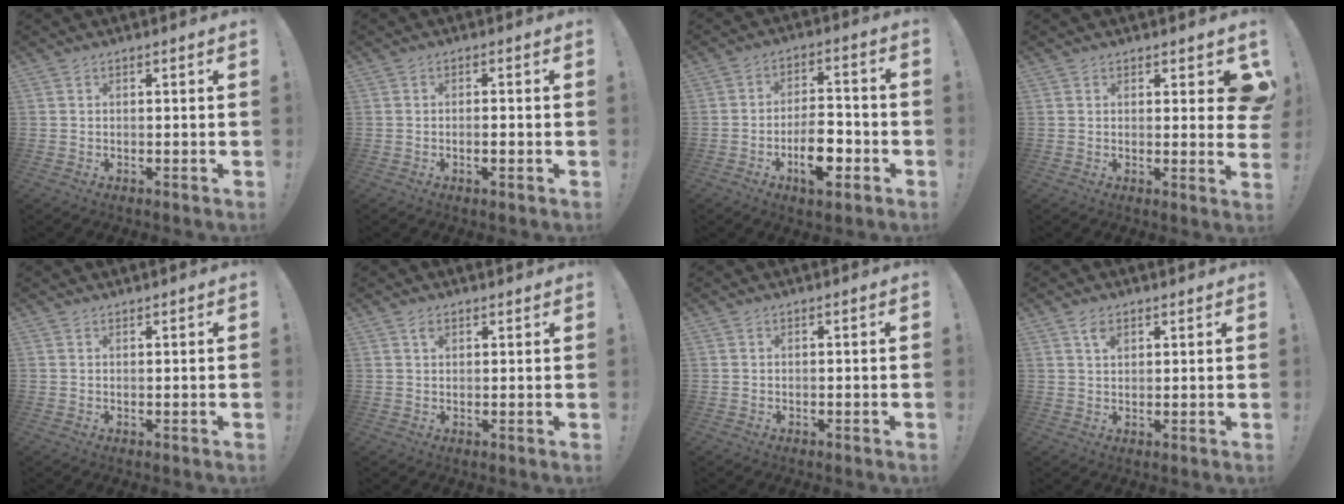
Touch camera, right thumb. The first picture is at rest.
{"total": 2.0, "force": [-1.0, 0.2, 1.8], "torque": [-0.023, -0.001, -0.018]}
{"total": 11.8, "force": [-4.9, 5.6, 9.2], "torque": [-0.150, 0.020, -0.086]}
{"total": 4.5, "force": [2.0, 2.0, 3.5], "torque": [-0.032, -0.014, 0.035]}
{"total": 0.6, "force": [0.5, -0.1, -0.3], "torque": [0.006, 0.000, 0.010]}
{"total": 1.7, "force": [1.2, 0.8, 0.8], "torque": [-0.002, -0.009, 0.019]}
{"total": 0.0}
{"total": 3.4, "force": [2.1, 1.8, 2.0], "torque": [-0.030, -0.010, 0.035]}